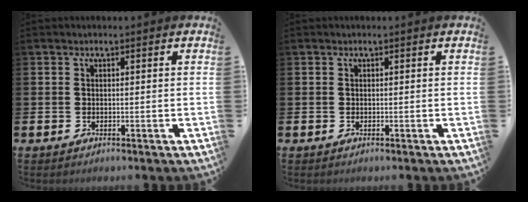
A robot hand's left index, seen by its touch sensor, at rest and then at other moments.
{"total": 0.0}